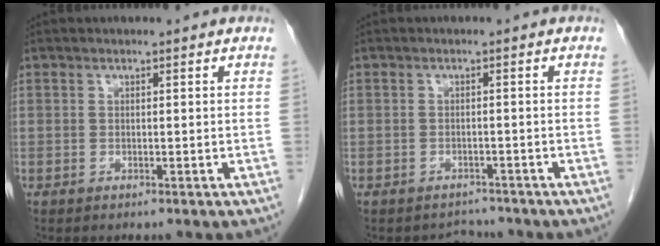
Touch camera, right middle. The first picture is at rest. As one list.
[{"total": 2.3, "force": [-2.0, 0.9, -0.5], "torque": [0.004, 0.001, -0.028]}]